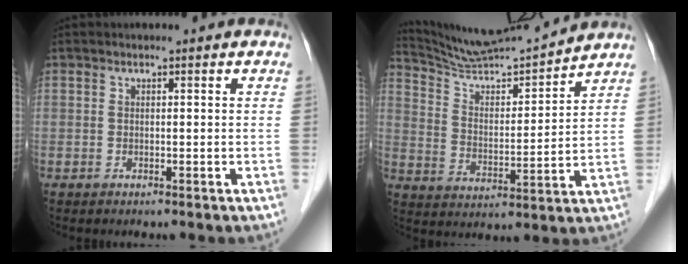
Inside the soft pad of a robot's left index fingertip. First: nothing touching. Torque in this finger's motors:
{"motor_torque": [0.08, -0.38, 0.03, 0.00]}